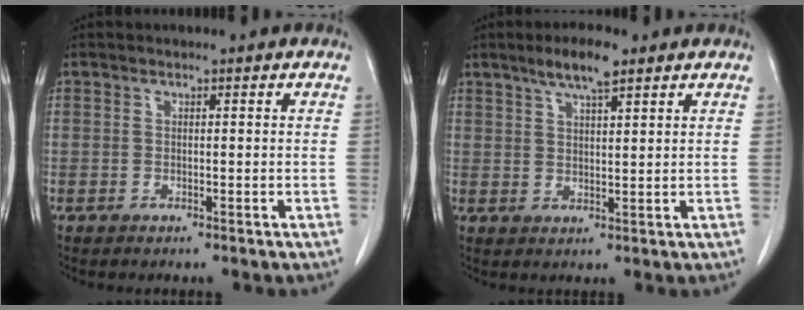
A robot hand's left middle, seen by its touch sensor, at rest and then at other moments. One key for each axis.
{"total": 5.6, "fx": 3.9, "fy": 0.9, "fz": 4.0, "tx": -0.077, "ty": 0.005, "tz": 0.067}